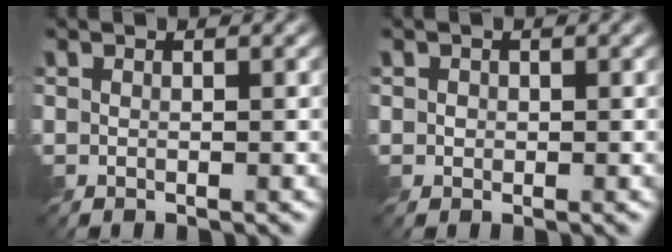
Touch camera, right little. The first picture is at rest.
{"total": 0.7, "force": [0.0, 0.7, 0.2], "torque": [-0.004, -0.003, 0.001]}